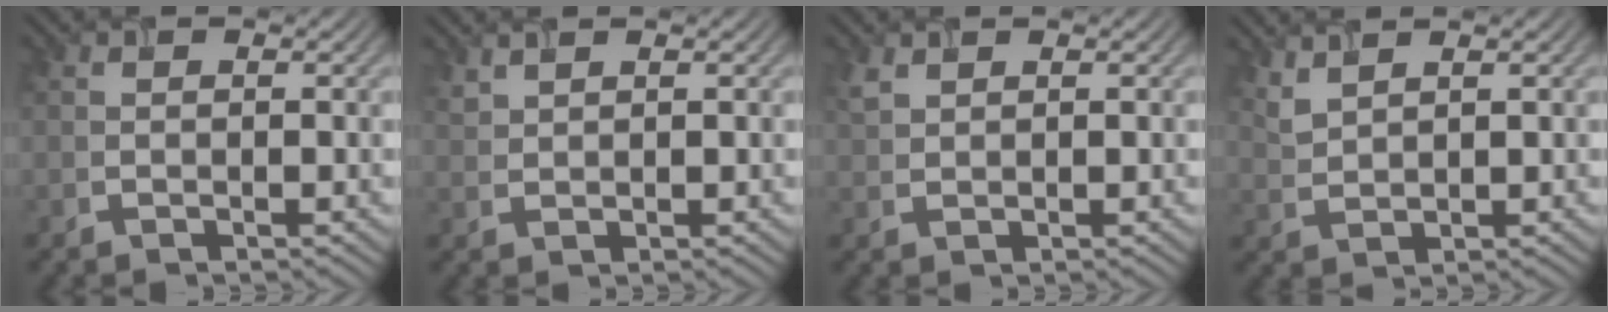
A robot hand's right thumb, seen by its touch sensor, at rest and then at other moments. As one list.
[{"total": 1.7, "force": [1.5, 0.4, 0.6], "torque": [-0.023, 0.005, 0.038]}, {"total": 1.6, "force": [1.2, 0.7, 0.8], "torque": [-0.027, 0.001, 0.031]}, {"total": 2.8, "force": [2.4, 0.5, 1.4], "torque": [-0.038, 0.003, 0.058]}]